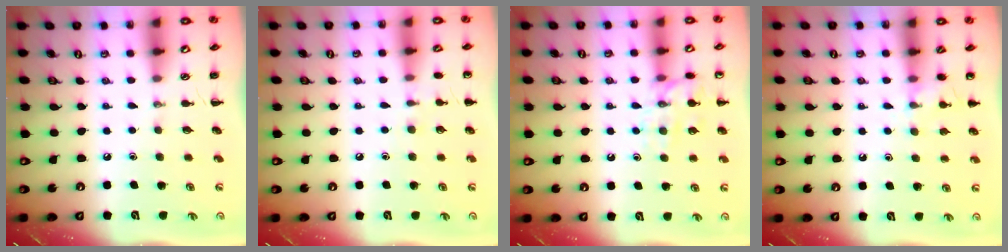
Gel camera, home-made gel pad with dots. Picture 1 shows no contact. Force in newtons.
{"total": 5.7, "press": 5.4, "slide": 1.9}
{"total": 12.4, "press": 12.3, "slide": 0.8}
{"total": 7.4, "press": 7.1, "slide": 2.0}